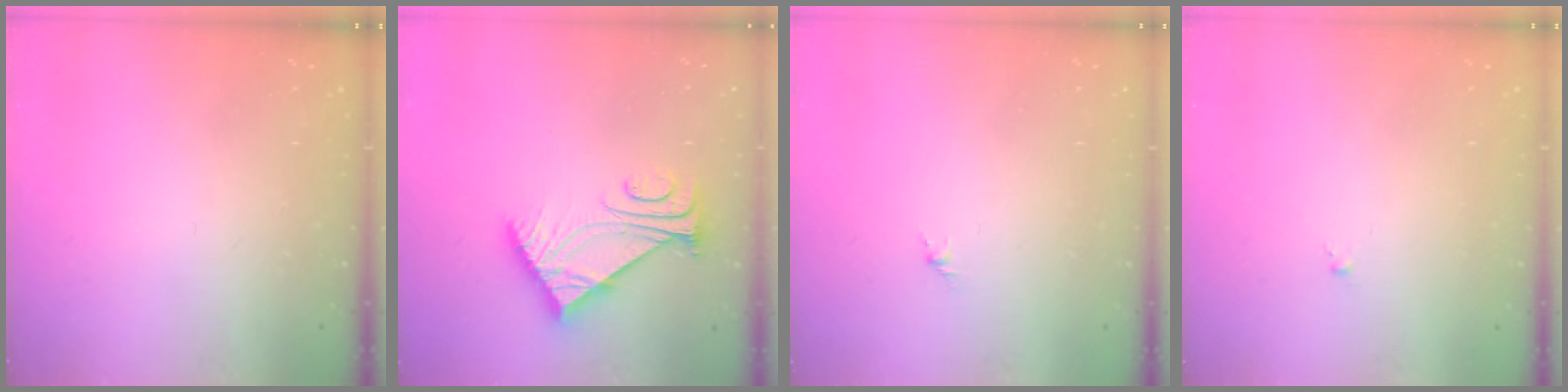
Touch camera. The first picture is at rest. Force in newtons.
{"total": 7.8, "press": 7.7, "slide": 1.0}
{"total": 1.6, "press": 1.5, "slide": 0.6}
{"total": 0.0}